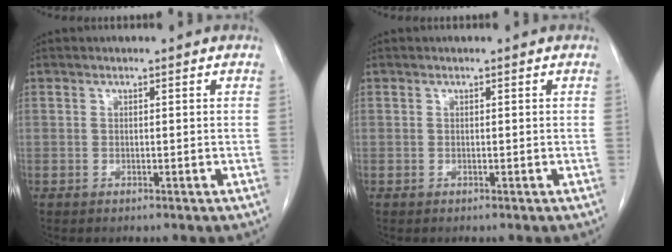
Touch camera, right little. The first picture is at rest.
{"total": 0.0}